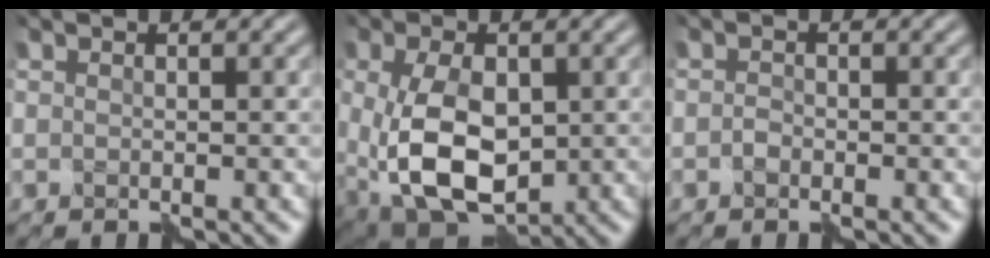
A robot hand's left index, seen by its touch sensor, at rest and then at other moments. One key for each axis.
{"total": 9.7, "fx": -1.4, "fy": 5.7, "fz": 7.8, "tx": -0.162, "ty": -0.018, "tz": -0.018}
{"total": 0.9, "fx": -0.7, "fy": 0.4, "fz": 0.2, "tx": 0.000, "ty": 0.000, "tz": -0.020}